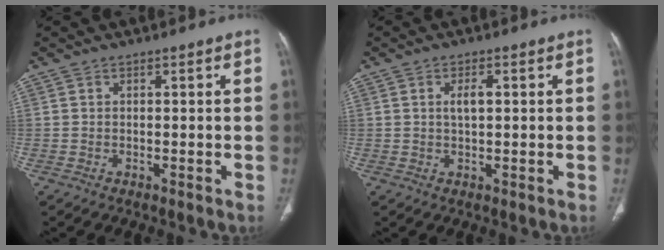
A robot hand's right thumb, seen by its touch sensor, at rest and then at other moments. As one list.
[{"total": 2.7, "force": [0.5, 1.1, 2.4], "torque": [-0.043, 0.002, 0.009]}]